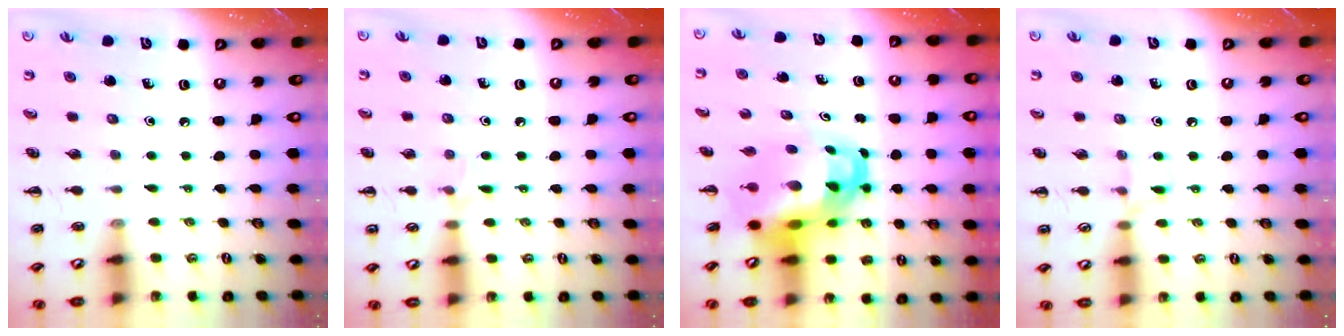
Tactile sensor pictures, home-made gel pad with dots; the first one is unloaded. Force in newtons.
{"total": 5.1, "press": 4.8, "slide": 1.7}
{"total": 8.7, "press": 8.4, "slide": 2.4}
{"total": 5.1, "press": 4.8, "slide": 1.7}